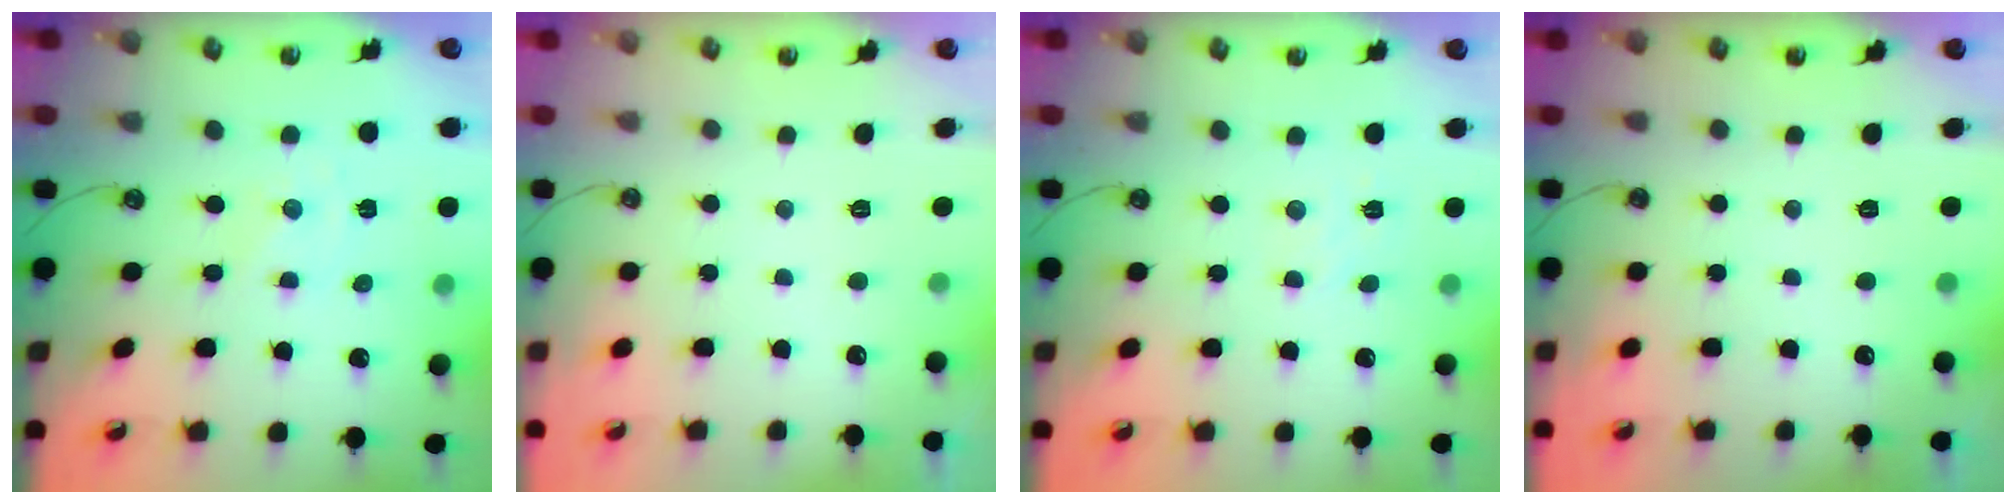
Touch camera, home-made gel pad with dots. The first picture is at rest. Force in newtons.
{"total": 0.0}
{"total": 2.6, "press": 2.6, "slide": 0.4}
{"total": 0.0}